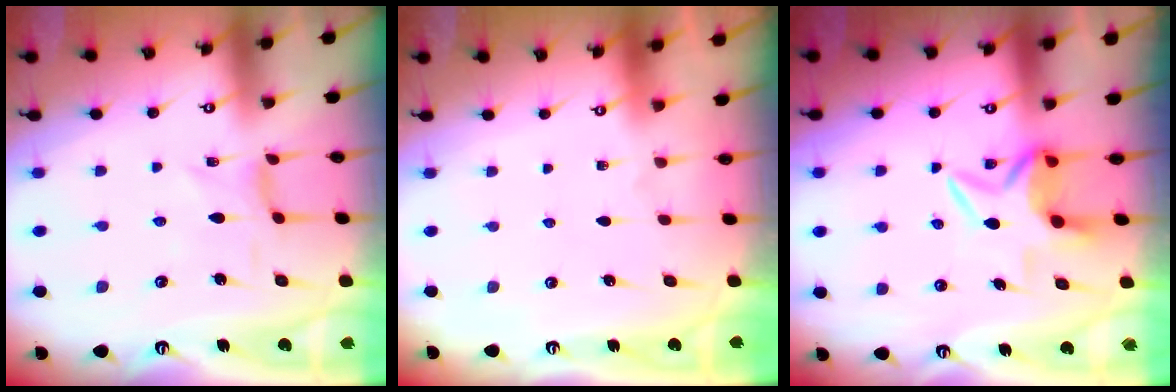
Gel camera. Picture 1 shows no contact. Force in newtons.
{"total": 0.0}
{"total": 6.9, "press": 6.7, "slide": 1.3}